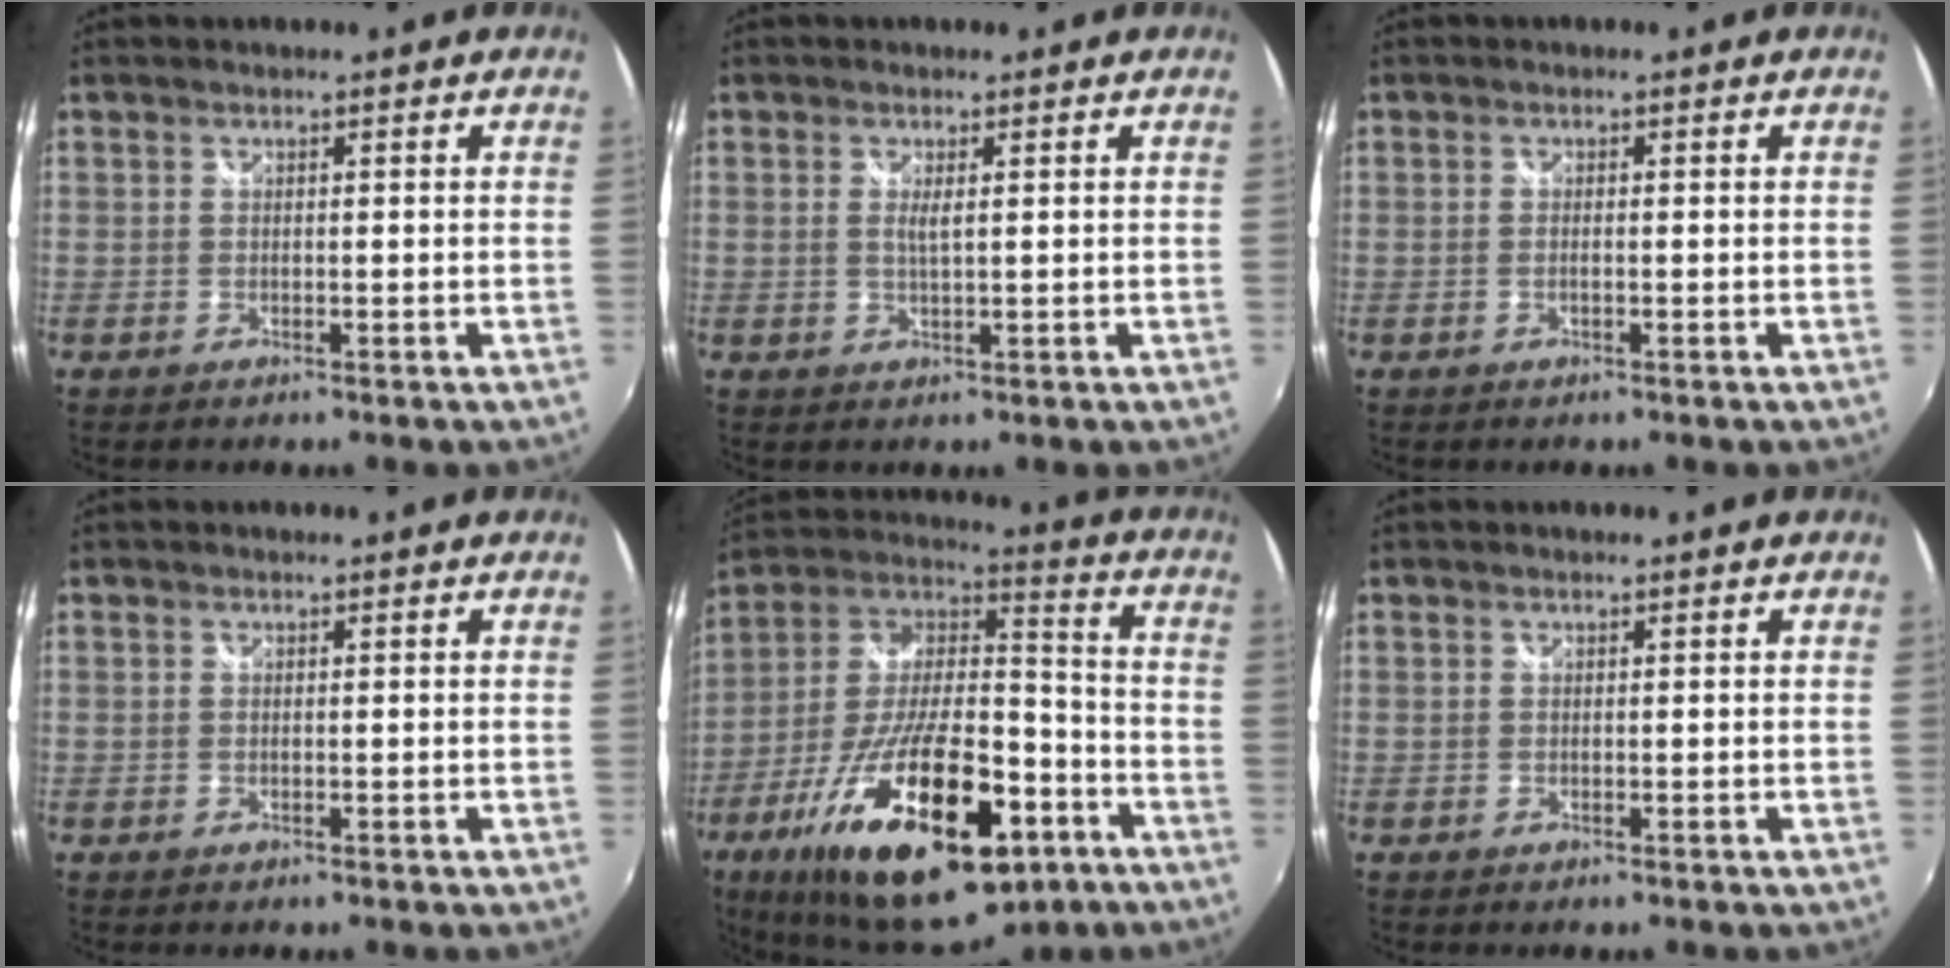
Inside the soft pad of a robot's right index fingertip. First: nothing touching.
{"total": 1.7, "force": [0.4, 0.2, 1.6], "torque": [-0.030, -0.002, 0.007]}
{"total": 0.6, "force": [-0.2, 0.1, 0.5], "torque": [-0.013, 0.000, -0.007]}
{"total": 0.0}
{"total": 30.8, "force": [-15.0, 12.1, 24.0], "torque": [-0.440, -0.033, -0.242]}
{"total": 0.0}